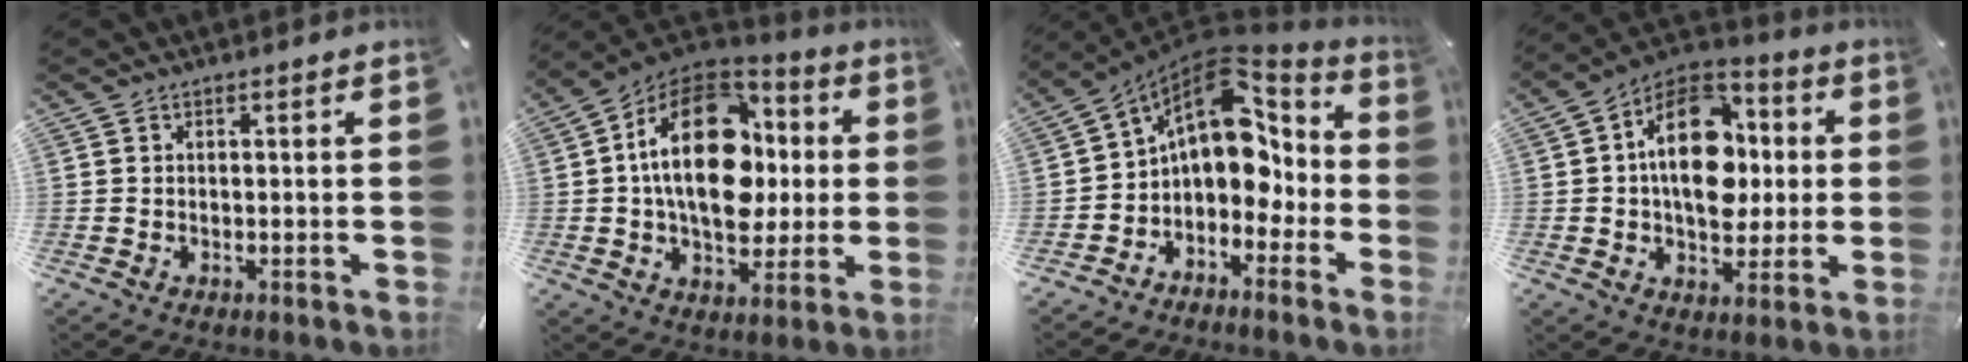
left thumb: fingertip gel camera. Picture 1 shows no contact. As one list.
[{"total": 24.8, "force": [2.4, 16.0, 18.8], "torque": [-0.325, 0.008, 0.041]}, {"total": 12.9, "force": [3.5, 9.1, 8.4], "torque": [-0.125, -0.041, 0.058]}, {"total": 19.5, "force": [1.4, 13.3, 14.1], "torque": [-0.224, 0.001, 0.025]}]